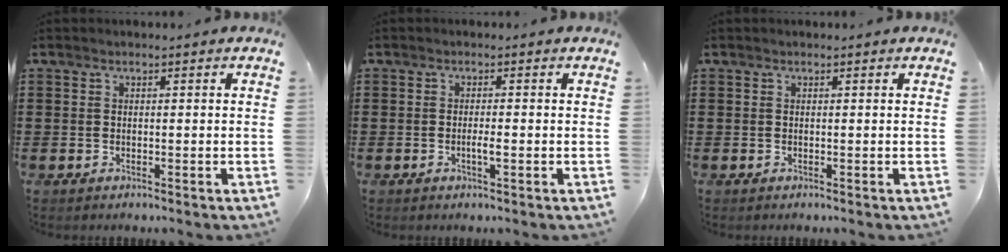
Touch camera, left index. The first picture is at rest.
{"total": 1.7, "force": [-0.4, 0.2, 1.6], "torque": [-0.029, -0.001, -0.007]}
{"total": 0.0}